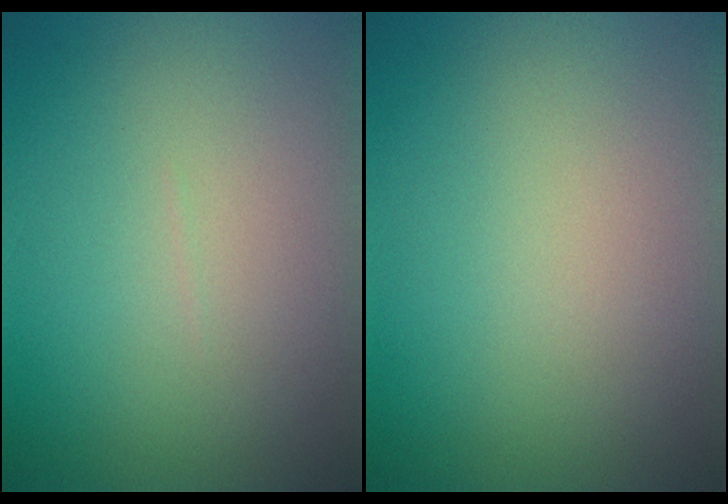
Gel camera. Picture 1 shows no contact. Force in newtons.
{"total": 0.0}